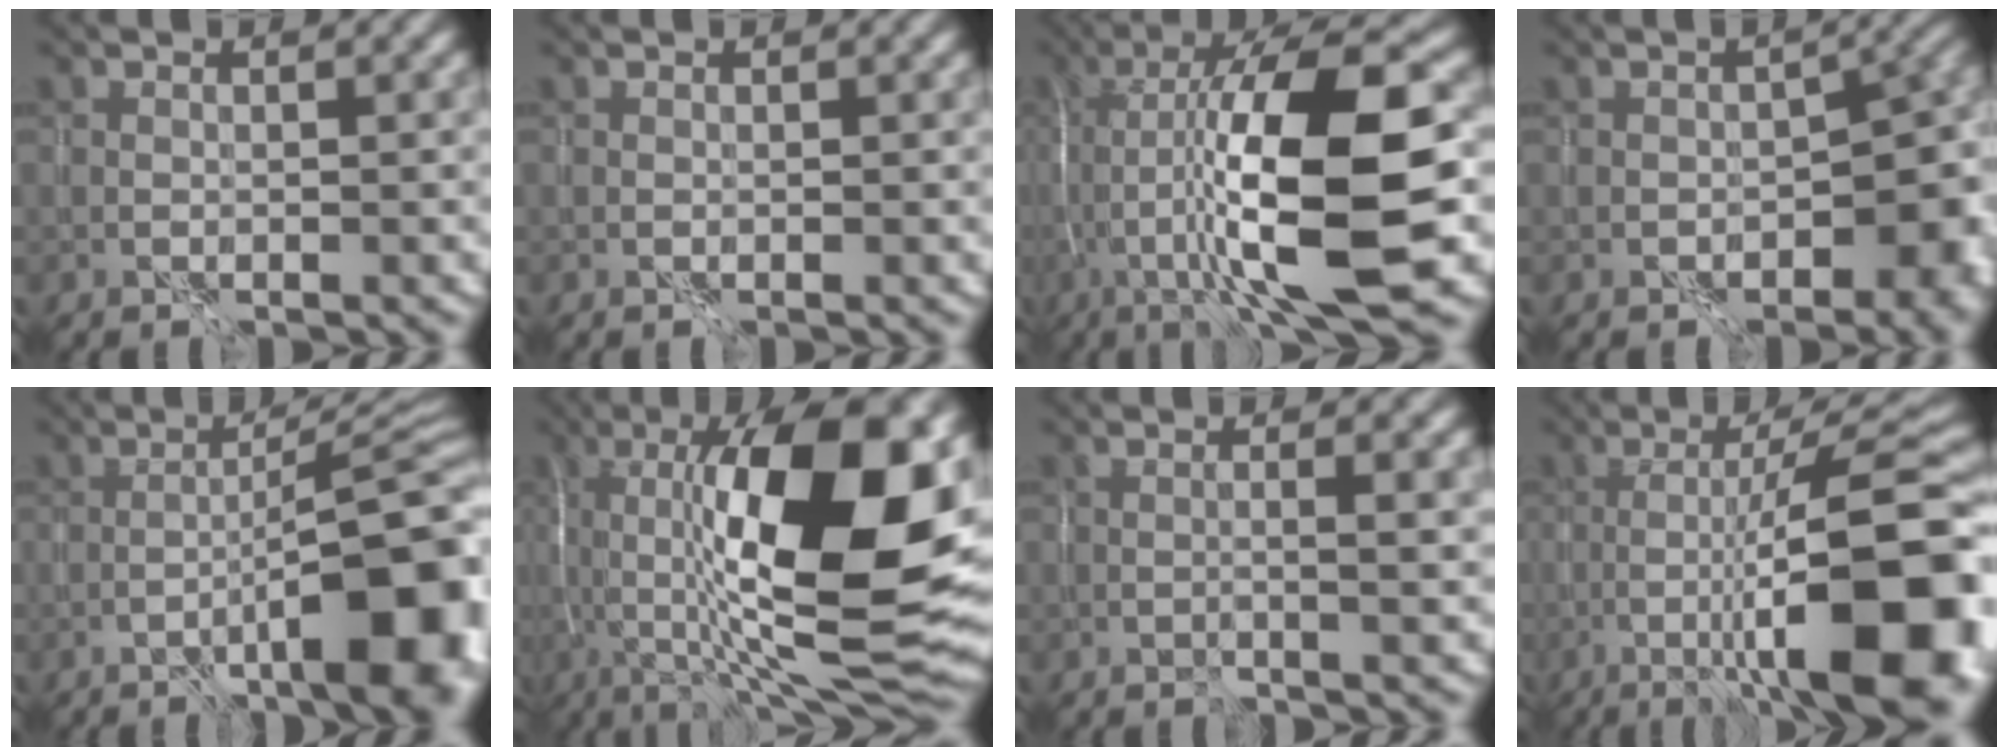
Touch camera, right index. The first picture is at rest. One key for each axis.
{"total": 0.0}
{"total": 13.1, "fx": -2.0, "fy": 2.2, "fz": 12.7, "tx": -0.206, "ty": 0.021, "tz": -0.036}
{"total": 9.4, "fx": -3.1, "fy": 5.4, "fz": 7.1, "tx": -0.045, "ty": -0.007, "tz": -0.037}
{"total": 10.7, "fx": -3.9, "fy": 2.2, "fz": 9.7, "tx": -0.125, "ty": 0.016, "tz": -0.056}
{"total": 16.0, "fx": 2.3, "fy": 4.6, "fz": 15.1, "tx": -0.225, "ty": 0.001, "tz": 0.030}
{"total": 2.5, "fx": 0.0, "fy": 0.3, "fz": 2.5, "tx": -0.040, "ty": 0.004, "tz": 0.000}
{"total": 14.1, "fx": -3.3, "fy": 2.7, "fz": 13.4, "tx": -0.183, "ty": 0.024, "tz": -0.051}